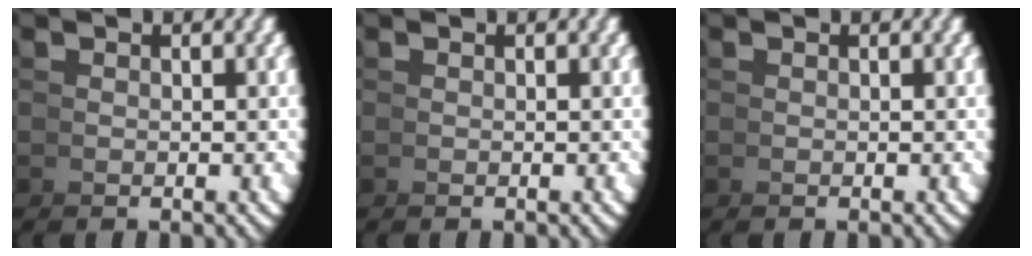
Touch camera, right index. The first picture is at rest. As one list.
[{"total": 0.0}, {"total": 0.0}]